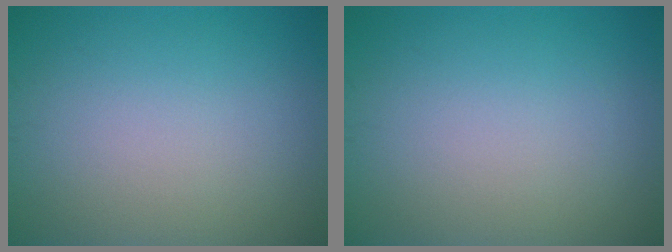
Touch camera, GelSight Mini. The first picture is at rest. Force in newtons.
{"total": 0.0}